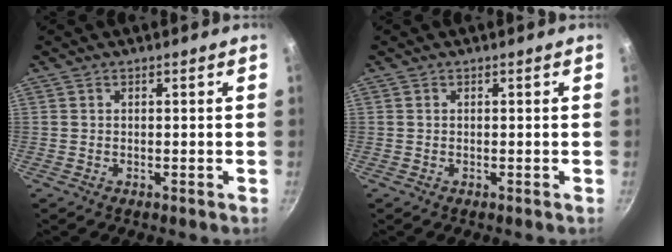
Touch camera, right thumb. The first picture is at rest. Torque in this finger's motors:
{"motor_torque": [-0.09, 0.33, 0.40, -0.20, -0.02]}